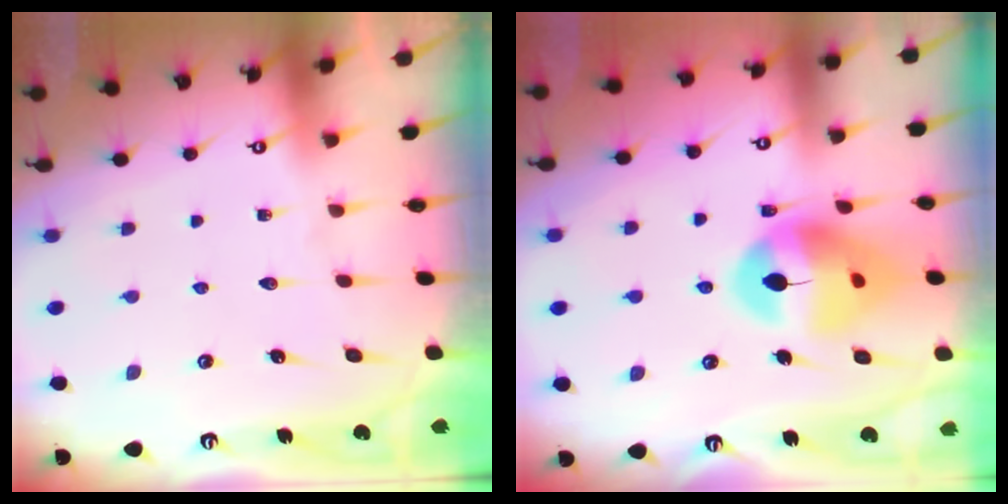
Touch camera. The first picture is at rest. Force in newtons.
{"total": 15.3, "press": 15.2, "slide": 2.0}